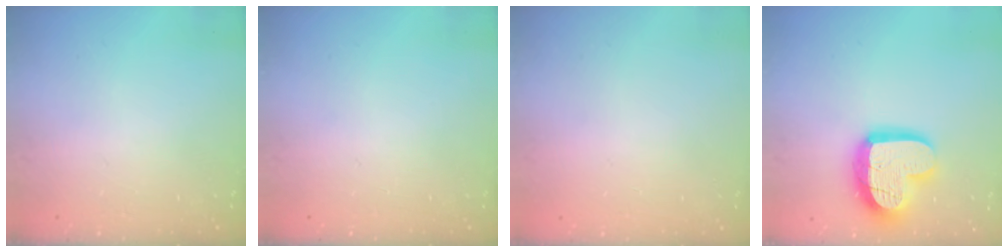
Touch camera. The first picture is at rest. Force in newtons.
{"total": 0.0}
{"total": 0.0}
{"total": 17.4, "press": 17.4, "slide": 1.7}